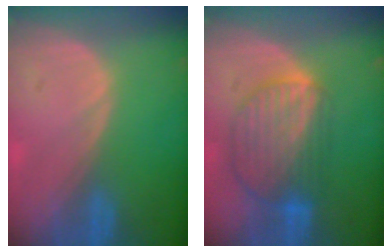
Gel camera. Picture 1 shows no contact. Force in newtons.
{"total": 8.9, "press": 7.8, "slide": 4.4}